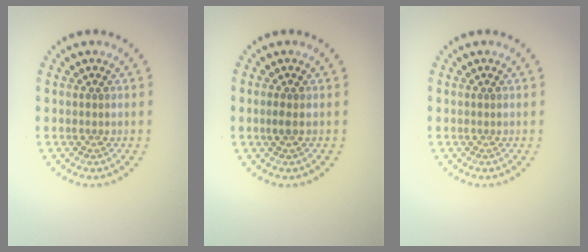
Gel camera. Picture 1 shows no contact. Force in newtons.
{"total": 0.9, "press": 0.8, "slide": 0.3}
{"total": 0.0}